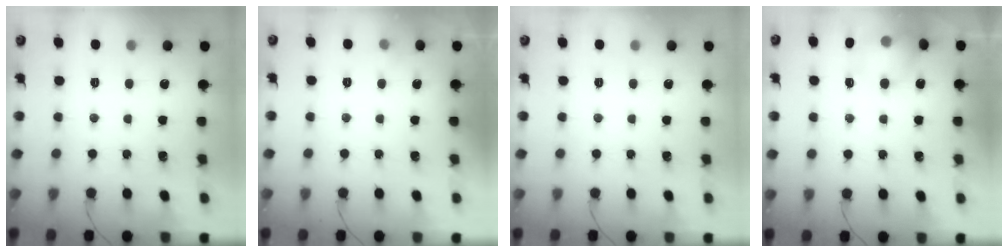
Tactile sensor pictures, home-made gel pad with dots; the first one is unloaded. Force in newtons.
{"total": 3.2, "press": 2.9, "slide": 1.4}
{"total": 0.0}
{"total": 11.8, "press": 11.6, "slide": 1.8}